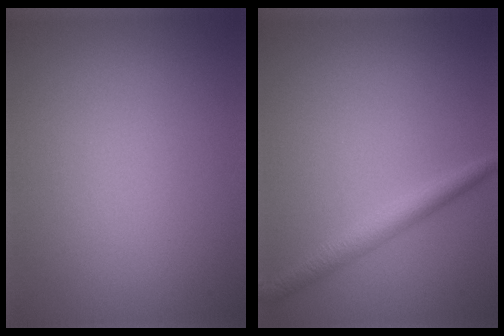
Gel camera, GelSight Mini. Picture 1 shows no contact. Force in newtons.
{"total": 2.3, "press": 2.3, "slide": 0.1}